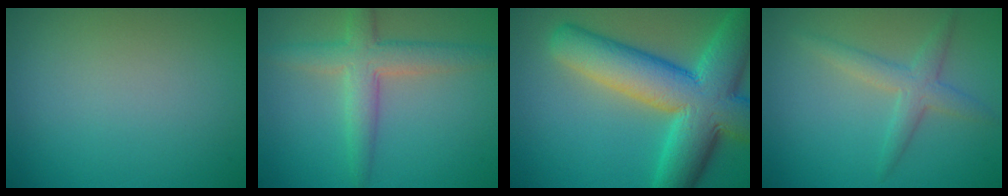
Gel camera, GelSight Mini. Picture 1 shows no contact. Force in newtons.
{"total": 4.3, "press": 4.3, "slide": 0.1}
{"total": 12.0, "press": 12.0, "slide": 0.4}
{"total": 2.6, "press": 2.6, "slide": 0.2}